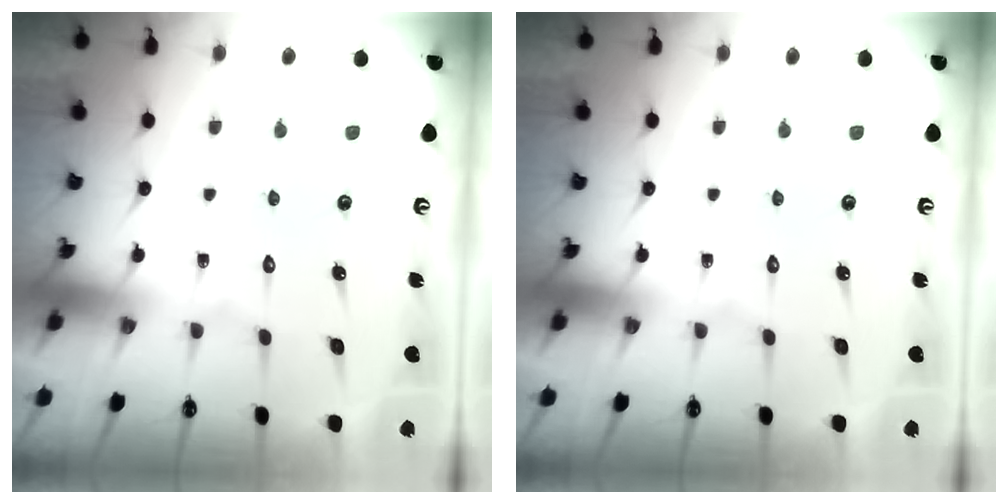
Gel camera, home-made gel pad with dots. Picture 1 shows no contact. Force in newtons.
{"total": 0.0}